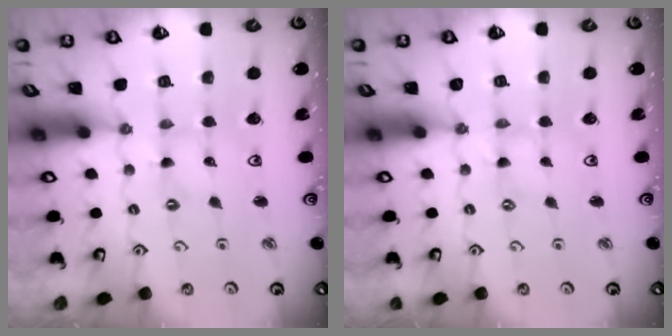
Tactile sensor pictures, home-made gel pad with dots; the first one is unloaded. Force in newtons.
{"total": 0.0}